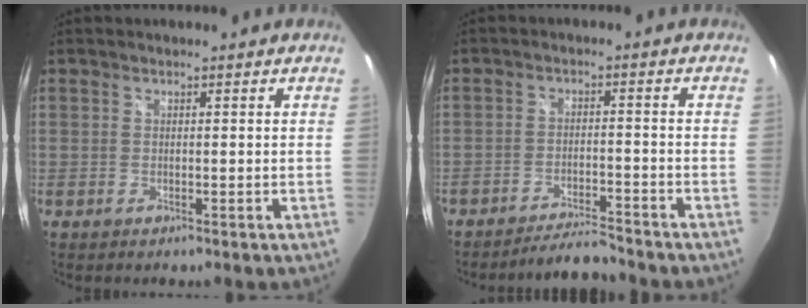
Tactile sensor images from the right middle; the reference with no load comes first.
{"total": 6.1, "force": [-6.0, 0.3, 1.1], "torque": [-0.040, 0.004, -0.097]}